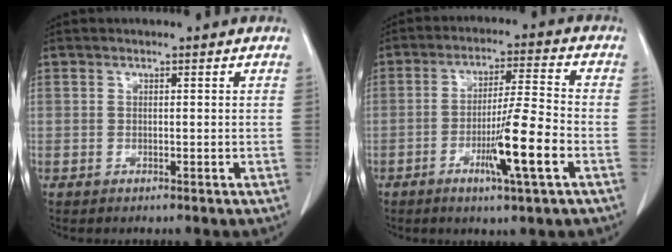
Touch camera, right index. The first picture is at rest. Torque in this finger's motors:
{"motor_torque": [1.43, -0.71, 0.74, 0.16]}